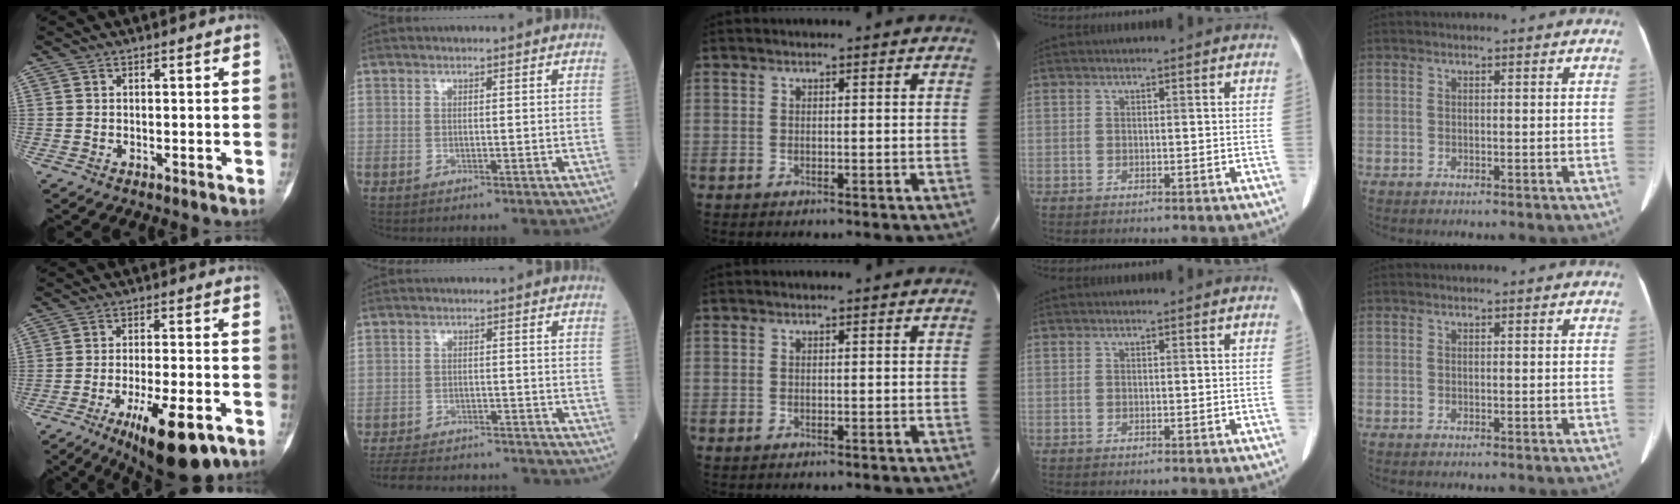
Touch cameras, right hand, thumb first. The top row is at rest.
{"thumb": {"total": 15.7, "force": [-8.4, 4.9, 12.3], "torque": [-0.182, 0.030, -0.123]}, "index": {"total": 16.5, "force": [-15.2, 4.2, 4.8], "torque": [-0.111, -0.003, -0.205]}}